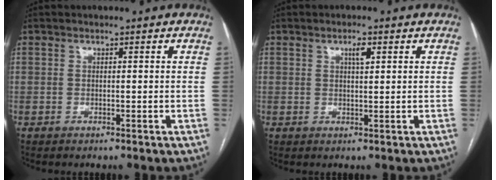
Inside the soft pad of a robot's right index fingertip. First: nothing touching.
{"total": 2.0, "force": [0.9, 0.5, 1.7], "torque": [-0.028, 0.001, 0.015]}